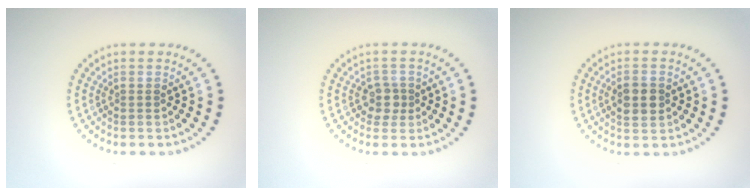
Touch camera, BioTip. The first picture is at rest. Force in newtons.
{"total": 1.8, "press": 1.5, "slide": 1.0}
{"total": 2.8, "press": 2.8, "slide": 0.1}